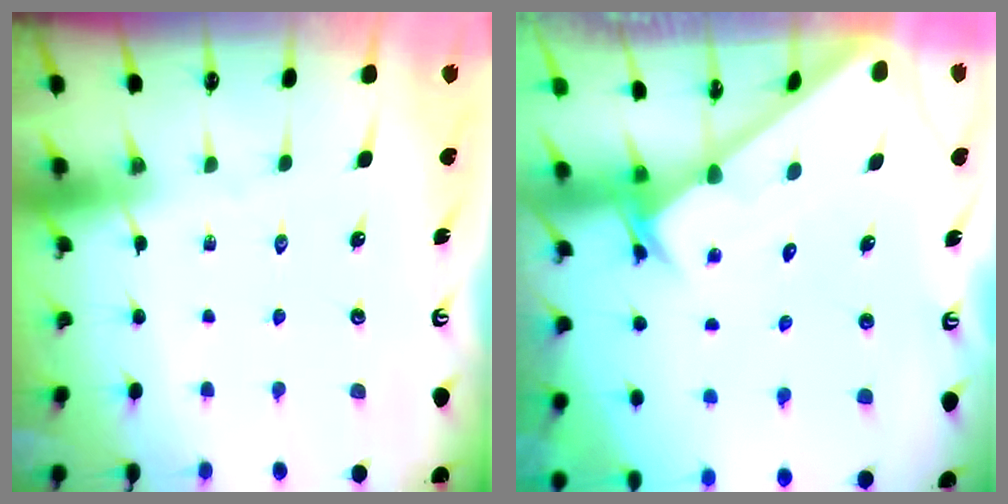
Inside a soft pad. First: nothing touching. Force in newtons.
{"total": 2.7, "press": 2.7, "slide": 0.2}